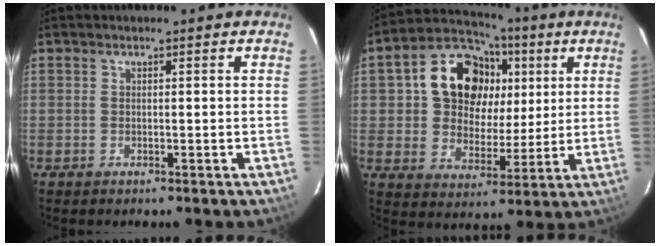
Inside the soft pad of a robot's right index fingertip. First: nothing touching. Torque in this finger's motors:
{"motor_torque": [0.49, 0.23, 0.79, 0.12]}